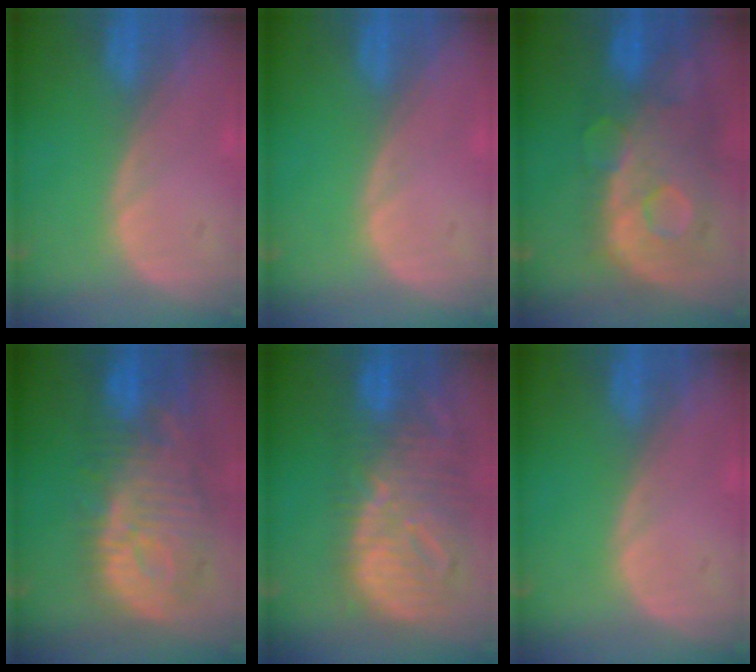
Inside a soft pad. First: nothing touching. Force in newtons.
{"total": 0.0}
{"total": 11.3, "press": 9.8, "slide": 5.6}
{"total": 12.5, "press": 11.1, "slide": 5.8}
{"total": 12.6, "press": 11.0, "slide": 6.2}
{"total": 0.0}